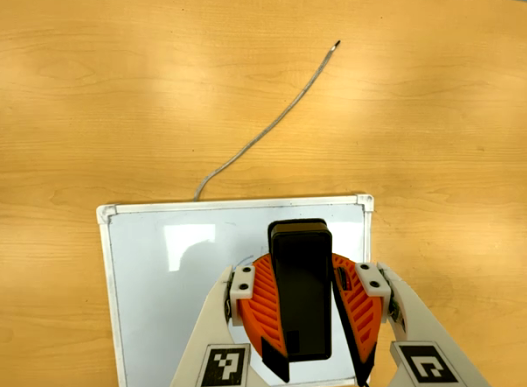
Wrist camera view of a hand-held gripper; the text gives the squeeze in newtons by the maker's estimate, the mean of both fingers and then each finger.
{"total": 10.5, "left": 9.6, "right": 11.4}